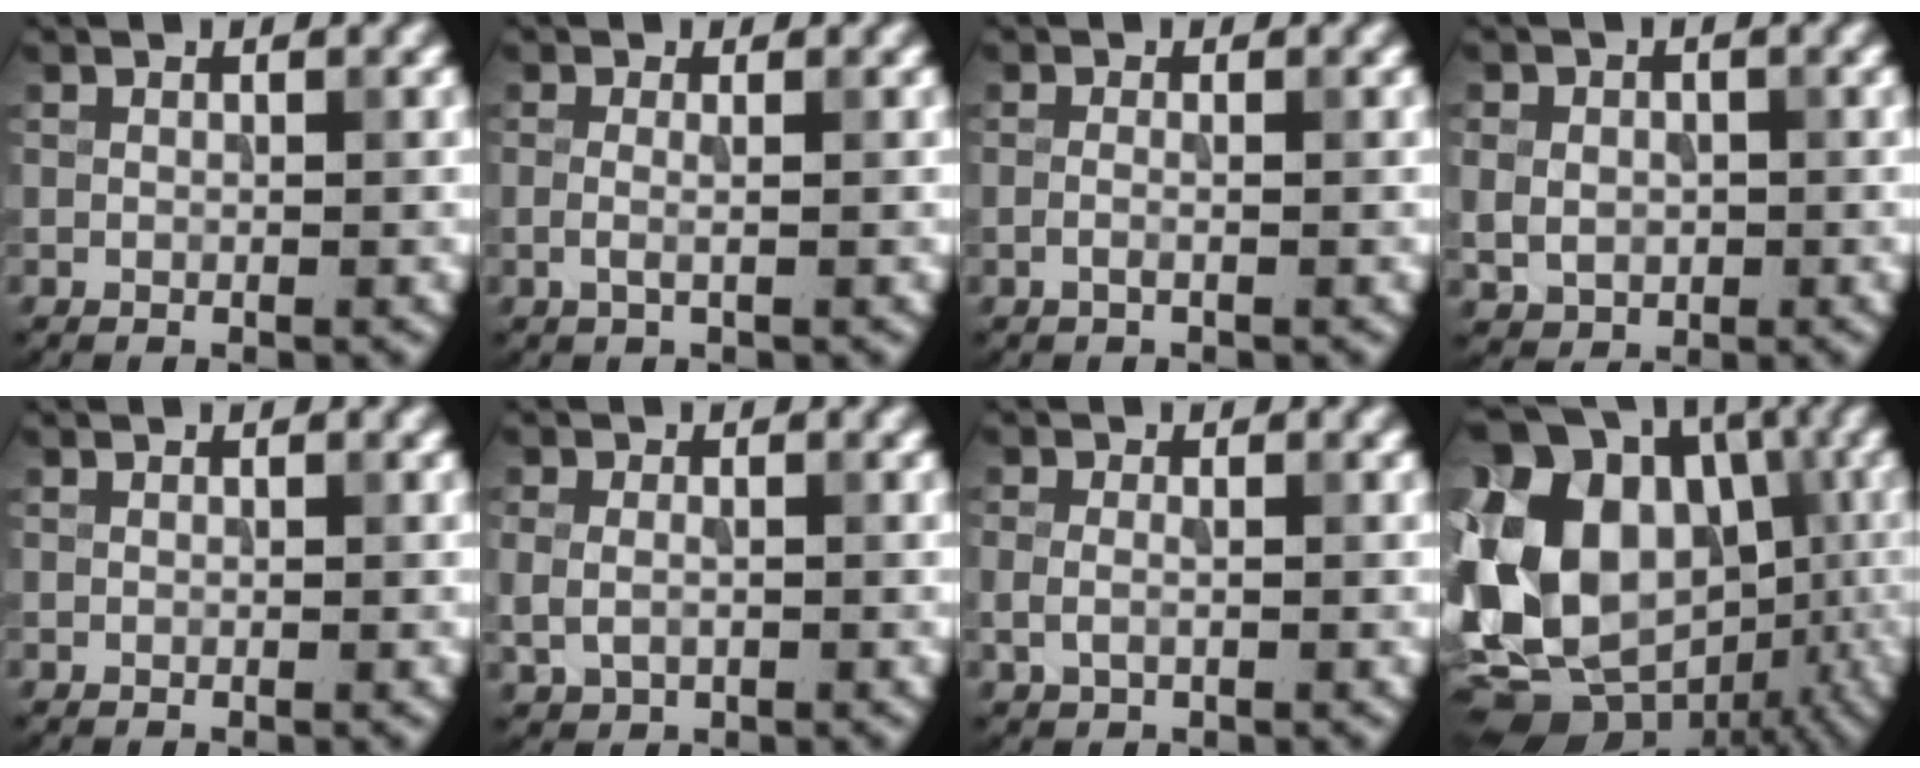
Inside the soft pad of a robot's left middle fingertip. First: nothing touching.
{"total": 1.1, "force": [-0.1, 0.2, 1.1], "torque": [-0.025, -0.007, -0.004]}
{"total": 0.9, "force": [-0.3, 0.2, 0.8], "torque": [-0.019, -0.003, -0.009]}
{"total": 3.2, "force": [-0.1, 2.8, 1.6], "torque": [-0.029, -0.005, -0.004]}
{"total": 0.0}
{"total": 2.0, "force": [-0.2, 1.5, 1.3], "torque": [-0.030, -0.004, 0.000]}
{"total": 1.4, "force": [-0.2, 0.9, 1.1], "torque": [-0.027, 0.001, -0.006]}
{"total": 19.0, "force": [-0.3, 15.5, 10.9], "torque": [-0.206, -0.001, 0.021]}